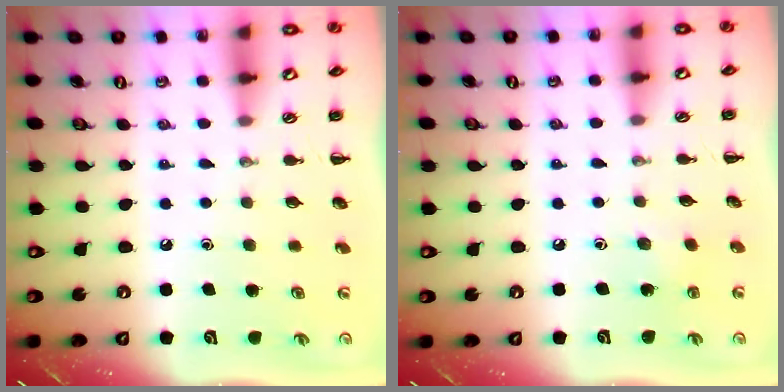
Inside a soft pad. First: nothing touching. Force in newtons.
{"total": 2.2, "press": 2.0, "slide": 0.8}